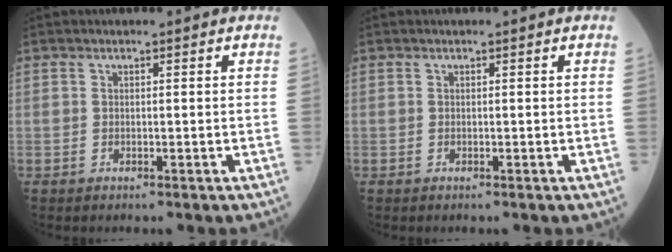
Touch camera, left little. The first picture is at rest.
{"total": 0.0}